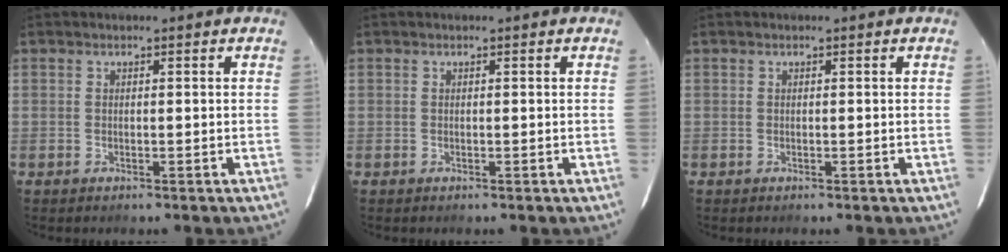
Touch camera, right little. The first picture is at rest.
{"total": 0.0}
{"total": 0.0}